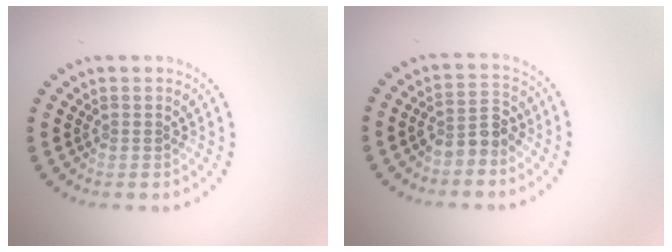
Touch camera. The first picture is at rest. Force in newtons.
{"total": 2.7, "press": 2.4, "slide": 1.1}